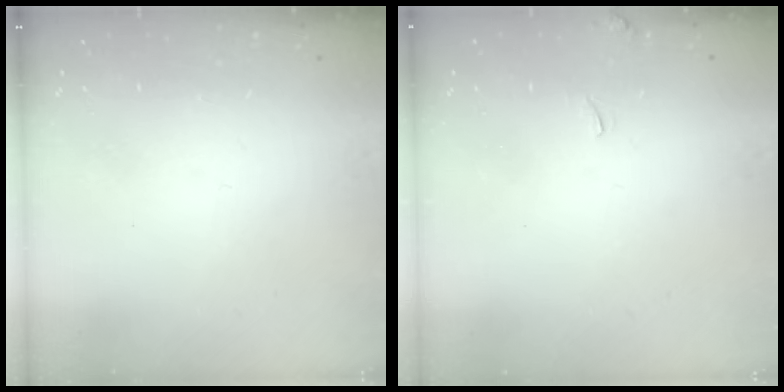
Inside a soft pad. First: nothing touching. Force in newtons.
{"total": 3.7, "press": 3.7, "slide": 0.5}